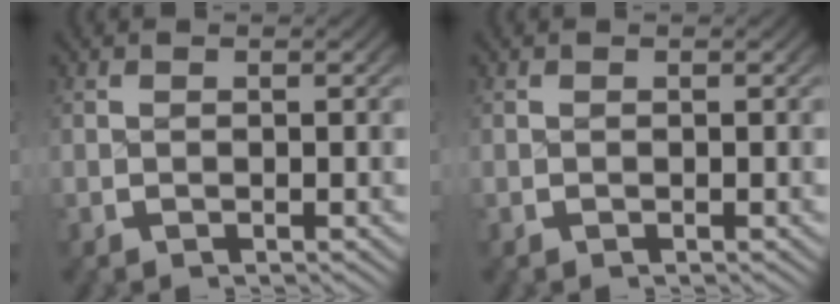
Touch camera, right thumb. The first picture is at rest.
{"total": 0.0}